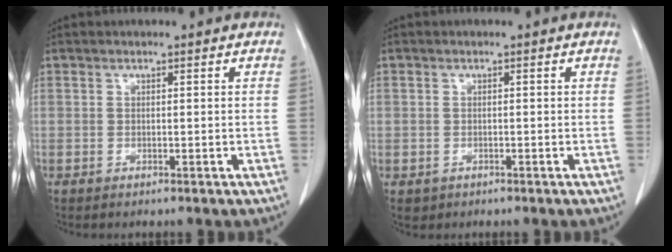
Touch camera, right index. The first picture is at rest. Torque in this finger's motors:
{"motor_torque": [-0.37, 0.06, -1.05, -0.21]}